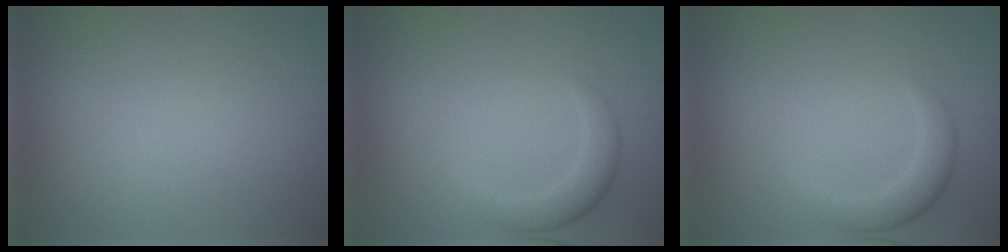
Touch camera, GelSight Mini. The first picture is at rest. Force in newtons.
{"total": 2.8, "press": 2.8, "slide": 0.0}
{"total": 2.8, "press": 2.8, "slide": 0.0}